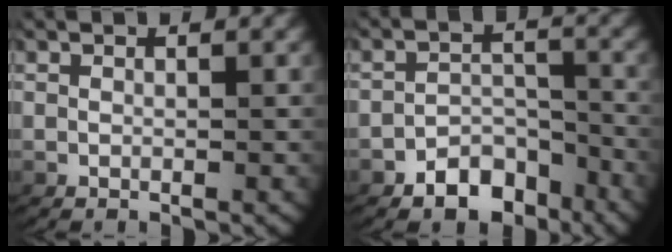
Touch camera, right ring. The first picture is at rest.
{"total": 5.0, "force": [-3.8, 2.9, 1.5], "torque": [-0.014, -0.006, -0.065]}